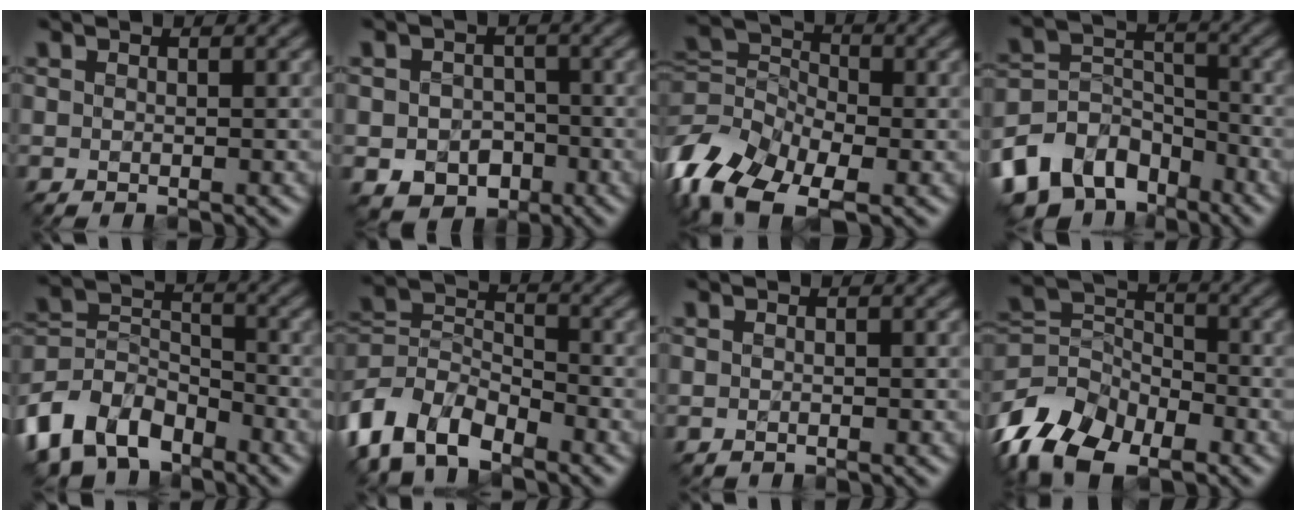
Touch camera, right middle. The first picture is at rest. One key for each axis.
{"total": 4.1, "fx": -1.6, "fy": 3.3, "fz": 1.9, "tx": -0.022, "ty": -0.008, "tz": -0.023}
{"total": 8.8, "fx": -4.0, "fy": 5.8, "fz": 5.3, "tx": -0.113, "ty": -0.001, "tz": -0.092}
{"total": 8.8, "fx": -6.4, "fy": 5.5, "fz": 2.7, "tx": -0.040, "ty": 0.012, "tz": -0.122}
{"total": 8.8, "fx": -5.8, "fy": 5.4, "fz": 3.8, "tx": -0.080, "ty": 0.002, "tz": -0.128}
{"total": 7.6, "fx": -4.9, "fy": 4.1, "fz": 4.0, "tx": -0.084, "ty": -0.003, "tz": -0.110}
{"total": 0.0}
{"total": 10.4, "fx": -6.0, "fy": 6.6, "fz": 5.4, "tx": -0.113, "ty": -0.004, "tz": -0.126}